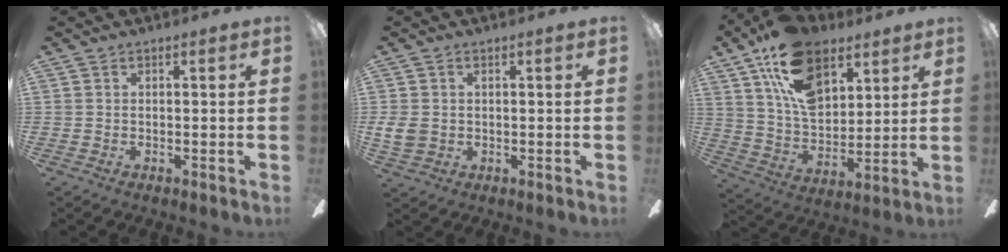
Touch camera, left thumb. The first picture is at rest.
{"total": 4.4, "force": [0.3, 3.6, 2.6], "torque": [-0.068, 0.001, 0.004]}
{"total": 19.0, "force": [10.9, 10.7, 11.3], "torque": [-0.215, -0.031, 0.198]}